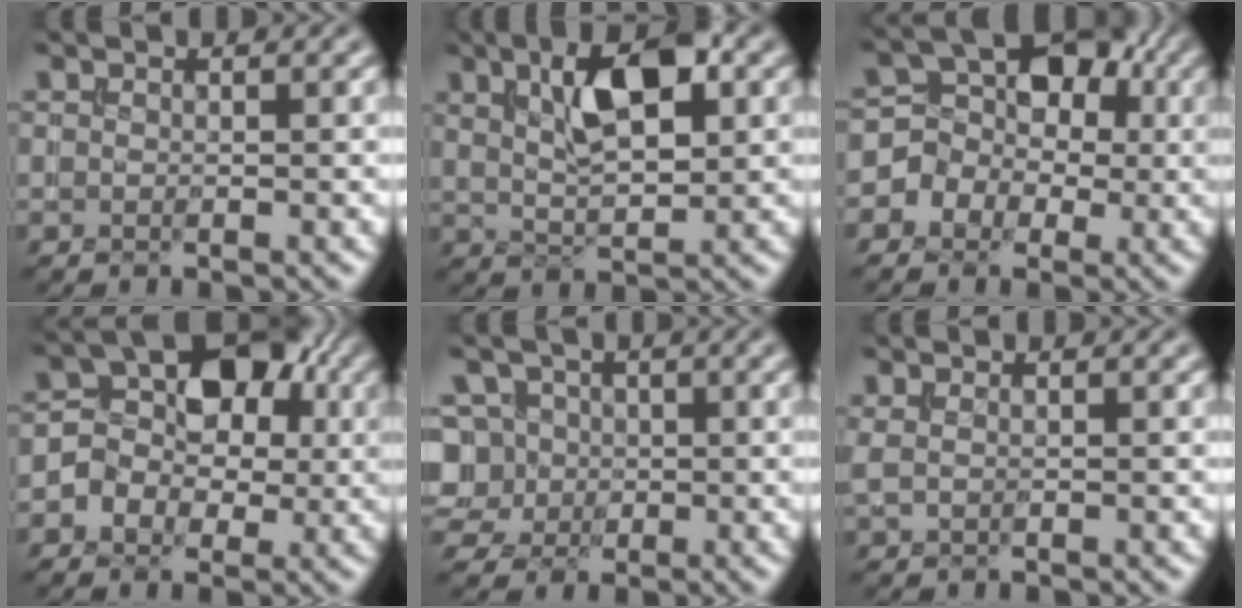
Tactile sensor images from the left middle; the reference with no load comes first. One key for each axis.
{"total": 6.4, "fx": 2.4, "fy": 2.6, "fz": 5.4, "tx": -0.093, "ty": 0.007, "tz": 0.039}
{"total": 5.4, "fx": -0.3, "fy": 4.6, "fz": 2.7, "tx": -0.017, "ty": 0.019, "tz": -0.025}
{"total": 6.1, "fx": -0.1, "fy": 4.6, "fz": 3.9, "tx": -0.043, "ty": 0.016, "tz": -0.018}
{"total": 7.2, "fx": 0.4, "fy": 6.5, "fz": 2.9, "tx": -0.056, "ty": 0.036, "tz": -0.018}
{"total": 0.8, "fx": 0.3, "fy": 0.2, "fz": 0.6, "tx": -0.016, "ty": 0.002, "tz": 0.006}